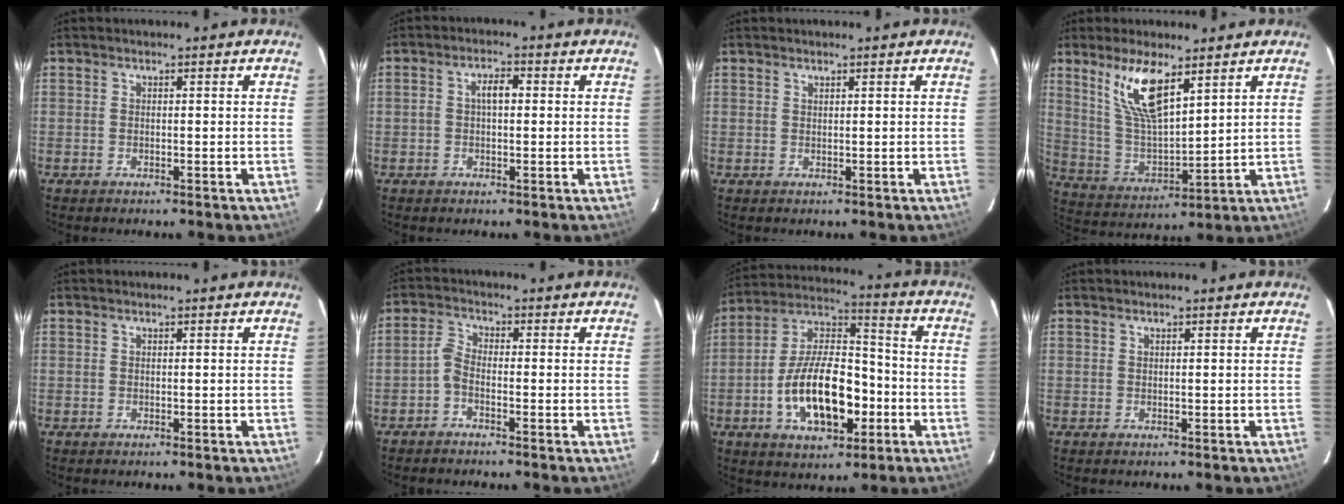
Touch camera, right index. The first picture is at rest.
{"total": 3.4, "force": [0.3, 1.8, 2.9], "torque": [-0.052, 0.012, 0.006]}
{"total": 0.6, "force": [0.5, 0.2, 0.1], "torque": [-0.002, -0.001, 0.010]}
{"total": 11.8, "force": [7.0, 3.5, 8.9], "torque": [-0.173, -0.002, 0.151]}
{"total": 0.0}
{"total": 2.3, "force": [-1.5, 0.9, 1.4], "torque": [-0.043, 0.009, -0.034]}
{"total": 18.0, "force": [-5.5, 8.9, 14.6], "torque": [-0.281, 0.012, -0.087]}
{"total": 0.0}